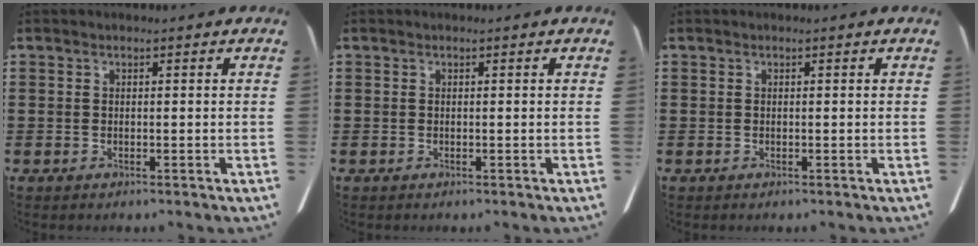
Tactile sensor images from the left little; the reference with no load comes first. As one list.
[{"total": 0.0}, {"total": 0.0}]